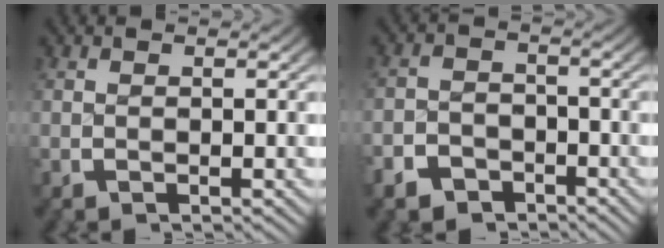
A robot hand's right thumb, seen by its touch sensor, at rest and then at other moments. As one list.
[{"total": 4.6, "force": [-3.4, 3.1, 0.6], "torque": [0.001, -0.017, -0.057]}]